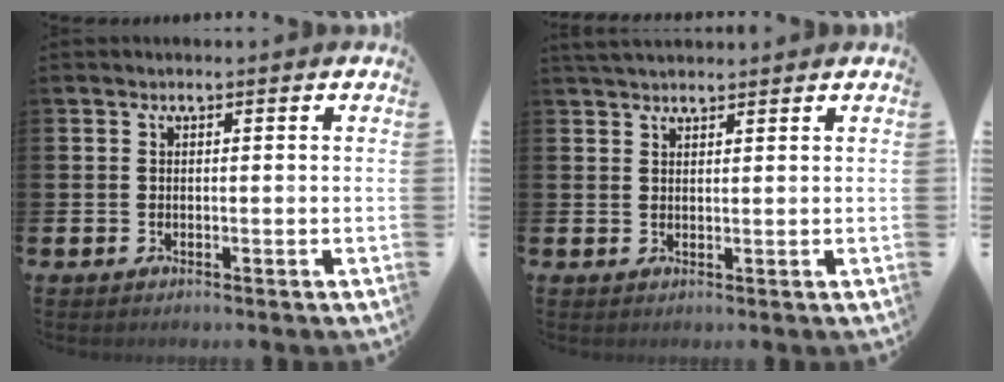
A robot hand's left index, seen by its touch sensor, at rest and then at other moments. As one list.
[{"total": 2.4, "force": [2.3, 0.5, 0.5], "torque": [-0.002, -0.007, 0.040]}]